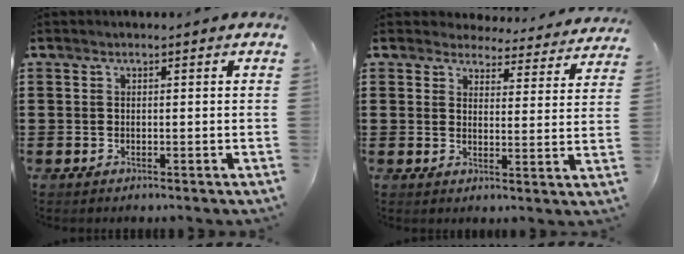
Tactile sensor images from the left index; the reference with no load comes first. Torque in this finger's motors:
{"motor_torque": [2.14, 0.00, 0.04, -0.07]}